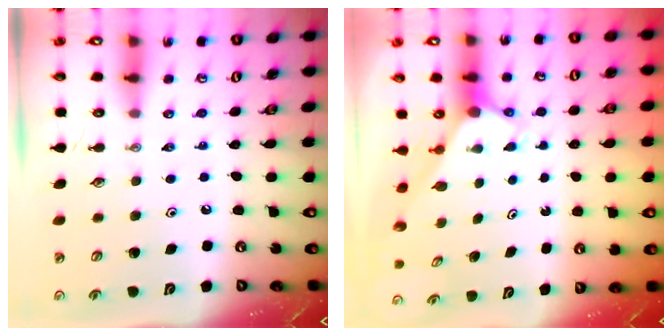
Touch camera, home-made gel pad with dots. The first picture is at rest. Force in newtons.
{"total": 2.7, "press": 2.7, "slide": 0.0}